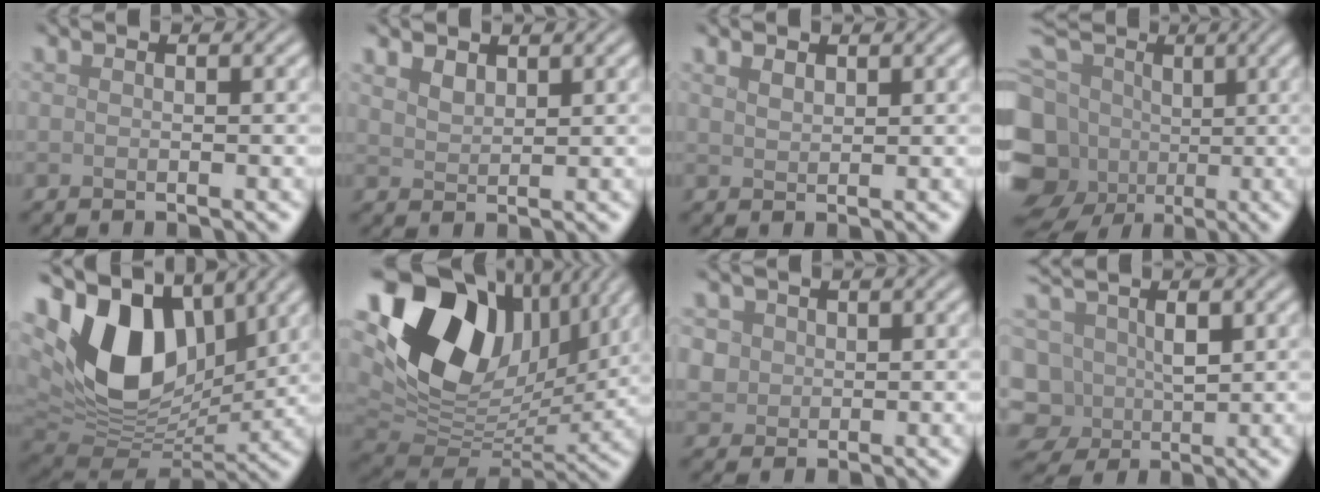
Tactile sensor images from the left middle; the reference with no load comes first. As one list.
[{"total": 1.6, "force": [1.3, 0.8, 0.6], "torque": [-0.017, -0.001, 0.030]}, {"total": 1.1, "force": [0.9, 0.5, 0.4], "torque": [-0.013, 0.000, 0.022]}, {"total": 13.0, "force": [-0.5, 11.0, 6.9], "torque": [-0.190, 0.005, -0.001]}, {"total": 12.9, "force": [4.2, 8.2, 9.0], "torque": [-0.171, -0.001, 0.076]}, {"total": 17.3, "force": [6.3, 11.6, 11.2], "torque": [-0.241, 0.012, 0.118]}, {"total": 2.5, "force": [1.0, 2.1, 0.8], "torque": [-0.029, 0.003, 0.031]}, {"total": 6.6, "force": [0.1, 5.3, 3.9], "torque": [-0.105, -0.002, 0.011]}]